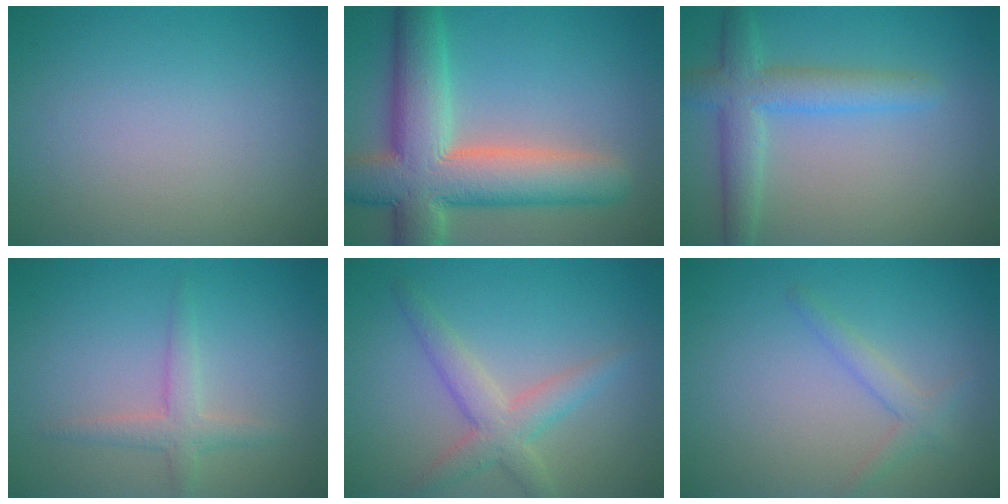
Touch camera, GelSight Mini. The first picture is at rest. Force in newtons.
{"total": 10.9, "press": 10.9, "slide": 1.1}
{"total": 4.4, "press": 4.4, "slide": 0.2}
{"total": 2.2, "press": 2.2, "slide": 0.1}
{"total": 3.6, "press": 3.6, "slide": 0.2}
{"total": 1.7, "press": 1.7, "slide": 0.1}